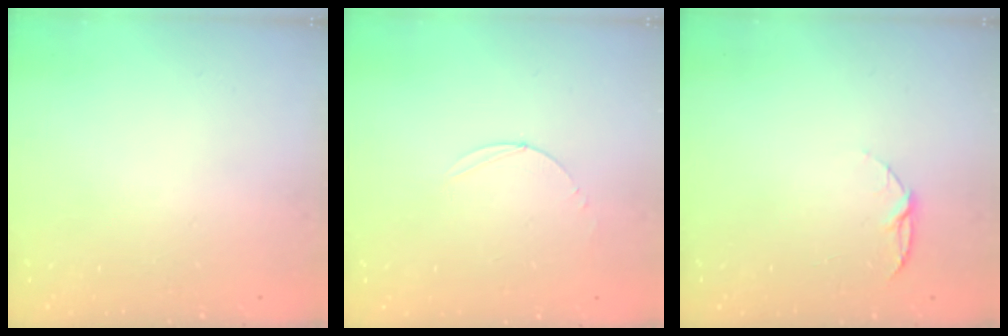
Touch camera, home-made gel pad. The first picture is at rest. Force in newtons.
{"total": 2.8, "press": 2.8, "slide": 0.3}
{"total": 4.9, "press": 4.8, "slide": 0.6}